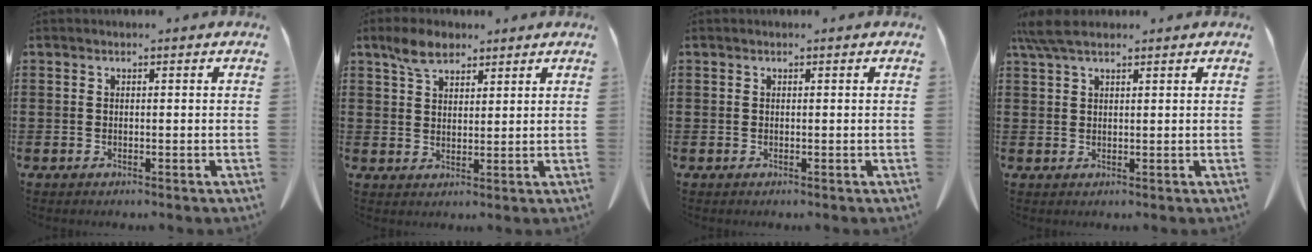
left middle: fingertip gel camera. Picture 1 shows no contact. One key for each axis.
{"total": 5.0, "fx": 3.6, "fy": 2.6, "fz": 2.4, "tx": -0.059, "ty": 0.008, "tz": 0.067}
{"total": 0.0}
{"total": 4.4, "fx": 3.1, "fy": 1.2, "fz": 2.9, "tx": -0.072, "ty": 0.001, "tz": 0.056}